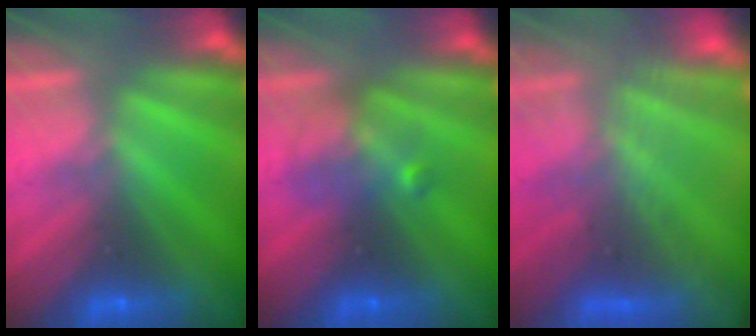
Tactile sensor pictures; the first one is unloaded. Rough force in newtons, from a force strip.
{"total": 2.4}
{"total": 7.0}